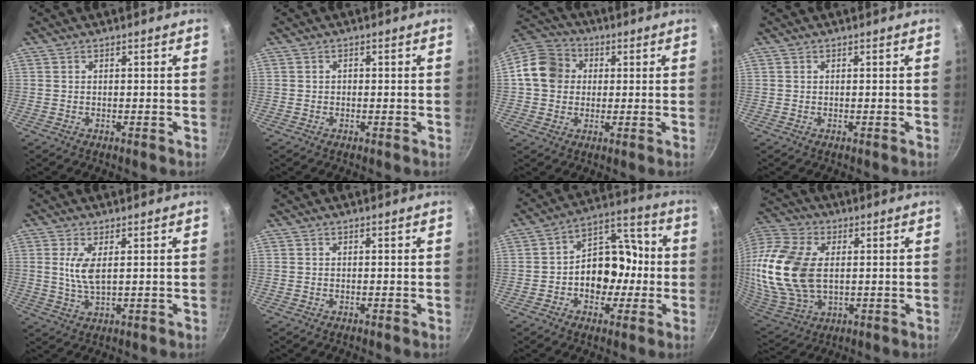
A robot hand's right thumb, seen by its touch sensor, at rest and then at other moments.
{"total": 0.8, "force": [-0.2, 0.7, 0.3], "torque": [-0.003, 0.002, -0.004]}
{"total": 10.7, "force": [1.2, 9.4, 5.0], "torque": [-0.061, 0.020, 0.002]}
{"total": 0.0}
{"total": 5.3, "force": [1.2, 2.1, 4.7], "torque": [-0.095, -0.007, 0.026]}
{"total": 0.0}
{"total": 13.3, "force": [-2.0, 10.0, 8.6], "torque": [-0.065, 0.049, -0.041]}
{"total": 23.6, "force": [2.2, 15.4, 17.8], "torque": [-0.386, 0.003, 0.044]}